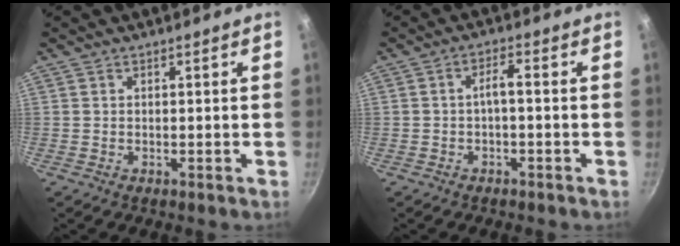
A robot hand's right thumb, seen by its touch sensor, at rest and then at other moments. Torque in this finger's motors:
{"motor_torque": [-0.21, 0.04, 0.30, 0.26, 0.02]}